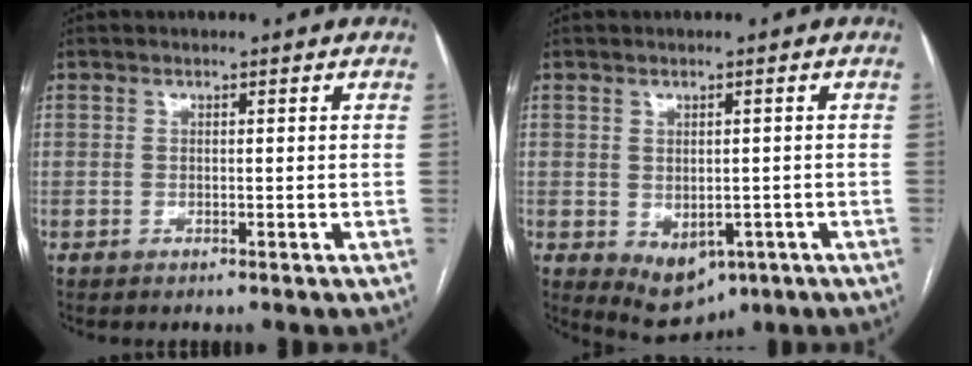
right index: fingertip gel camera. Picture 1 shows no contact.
{"total": 6.6, "force": [-2.5, 4.4, 4.2], "torque": [-0.059, -0.007, -0.022]}